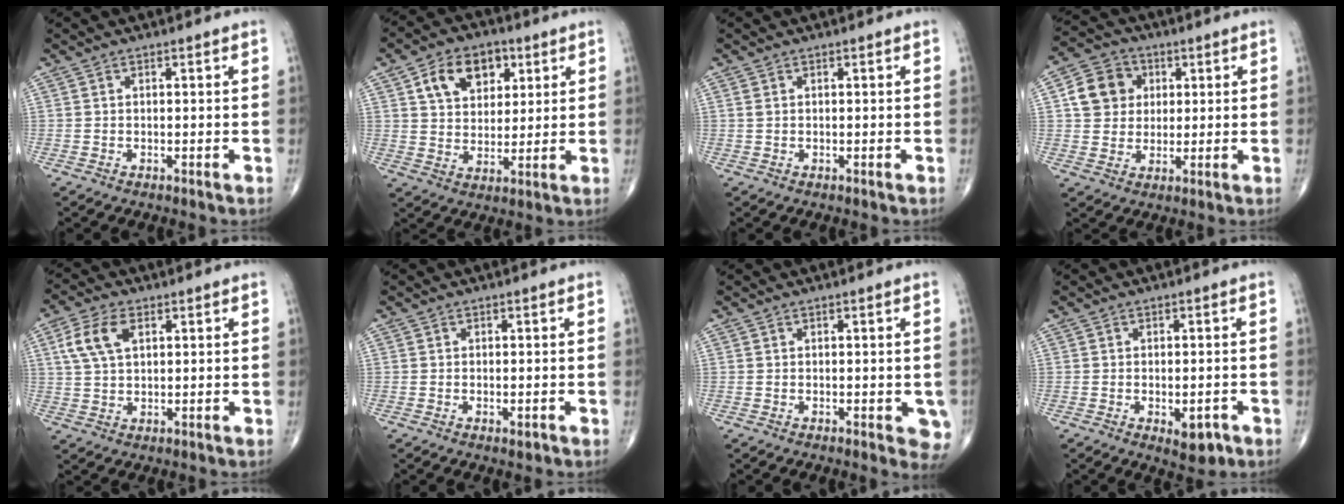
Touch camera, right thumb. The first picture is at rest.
{"total": 11.3, "force": [4.7, 7.7, 6.8], "torque": [-0.074, -0.011, 0.079]}
{"total": 0.8, "force": [0.3, 0.5, 0.5], "torque": [-0.014, 0.007, 0.009]}
{"total": 9.4, "force": [2.1, 8.2, 4.0], "torque": [-0.045, 0.002, 0.030]}
{"total": 7.5, "force": [2.7, 4.2, 5.6], "torque": [-0.118, 0.004, 0.052]}
{"total": 1.2, "force": [-0.5, 0.5, 1.0], "torque": [-0.011, -0.003, -0.005]}
{"total": 4.5, "force": [-1.1, 1.9, 4.0], "torque": [-0.016, -0.004, -0.015]}
{"total": 4.6, "force": [-1.8, 2.2, 3.6], "torque": [-0.033, 0.003, -0.014]}